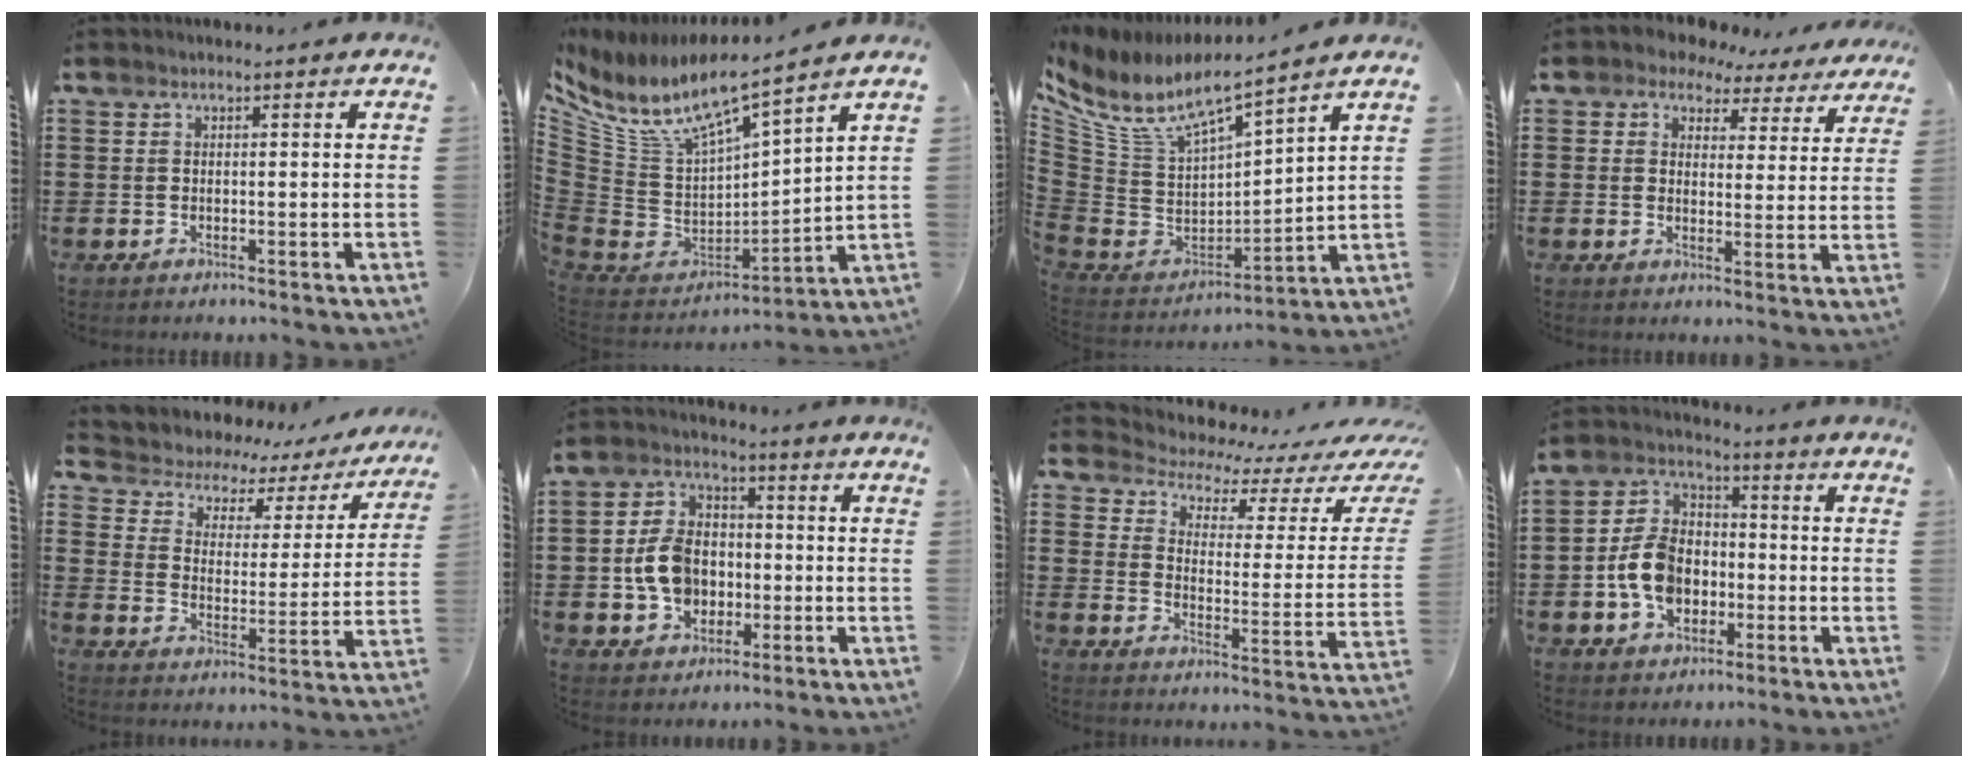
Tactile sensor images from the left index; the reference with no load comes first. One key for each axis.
{"total": 8.5, "fx": 6.4, "fy": 1.9, "fz": 5.4, "tx": -0.136, "ty": -0.054, "tz": 0.106}
{"total": 7.1, "fx": 5.6, "fy": 1.5, "fz": 4.2, "tx": -0.106, "ty": -0.050, "tz": 0.095}
{"total": 4.0, "fx": 3.3, "fy": 2.2, "fz": 0.7, "tx": -0.028, "ty": -0.015, "tz": 0.053}
{"total": 3.2, "fx": 2.0, "fy": 2.2, "fz": 1.2, "tx": -0.044, "ty": -0.021, "tz": 0.023}
{"total": 8.3, "fx": -1.1, "fy": 6.6, "fz": 4.9, "tx": -0.120, "ty": 0.015, "tz": -0.020}
{"total": 3.1, "fx": 2.7, "fy": 1.0, "fz": 1.1, "tx": -0.046, "ty": -0.028, "tz": 0.038}
{"total": 8.8, "fx": -2.1, "fy": 6.5, "fz": 5.5, "tx": -0.142, "ty": 0.011, "tz": -0.044}